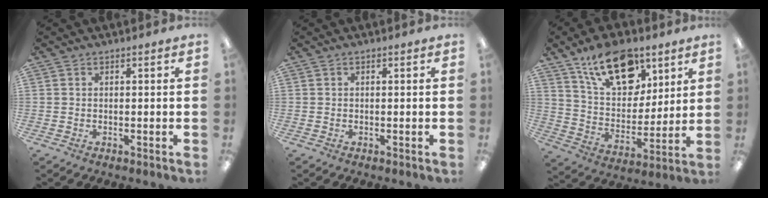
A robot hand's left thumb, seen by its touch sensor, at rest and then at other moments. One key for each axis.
{"total": 0.0}
{"total": 18.5, "fx": 11.5, "fy": 10.2, "fz": 10.3, "tx": -0.156, "ty": -0.053, "tz": 0.202}